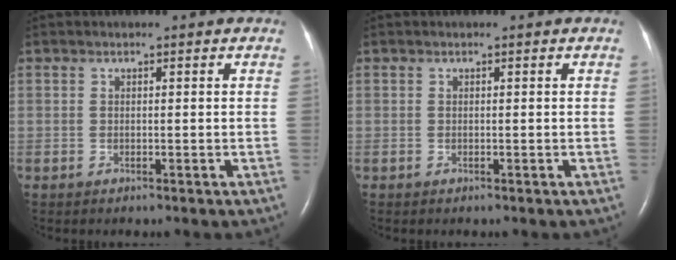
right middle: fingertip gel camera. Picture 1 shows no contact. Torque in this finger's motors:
{"motor_torque": [0.03, -0.06, 0.00, 0.01]}